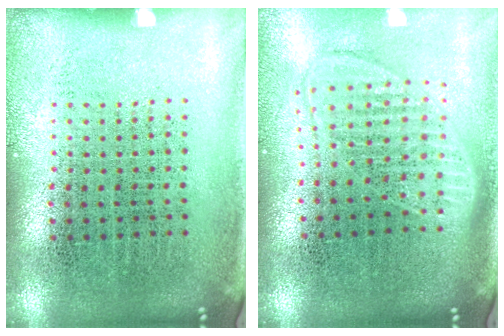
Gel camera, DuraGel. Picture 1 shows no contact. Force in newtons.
{"total": 1.8, "press": 1.5, "slide": 1.1}